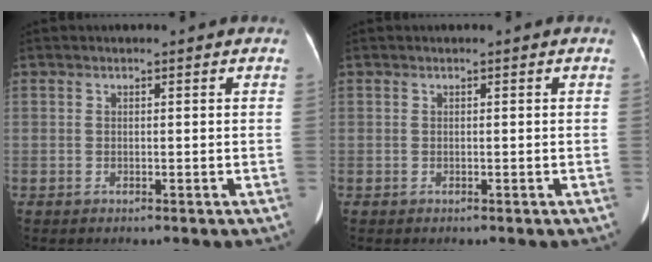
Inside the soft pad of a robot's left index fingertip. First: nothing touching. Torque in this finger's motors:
{"motor_torque": [-0.05, -0.07, -0.02, 0.01]}